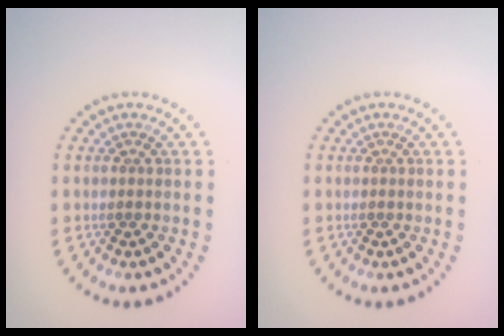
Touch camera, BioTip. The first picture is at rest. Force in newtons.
{"total": 0.0}